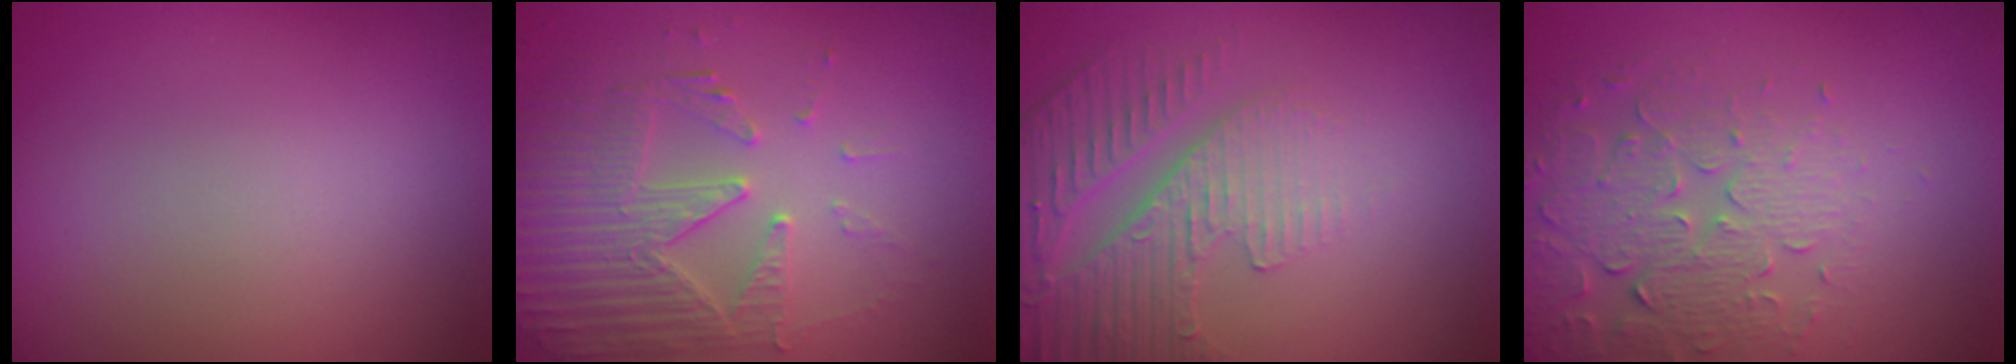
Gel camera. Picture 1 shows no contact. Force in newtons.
{"total": 4.4, "press": 4.0, "slide": 1.8}
{"total": 4.8, "press": 3.6, "slide": 3.1}
{"total": 3.8, "press": 3.4, "slide": 1.6}